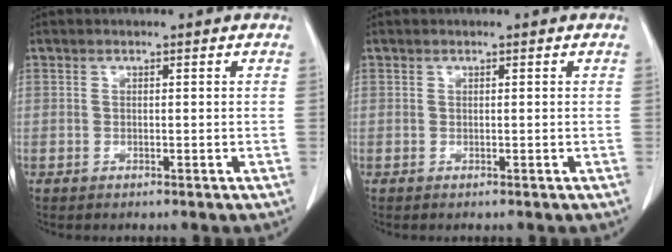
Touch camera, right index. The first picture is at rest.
{"total": 0.0}